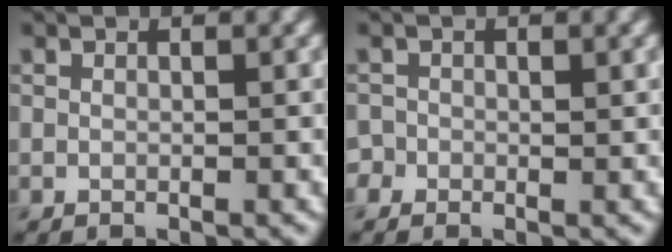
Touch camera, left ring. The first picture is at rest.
{"total": 0.9, "force": [-0.3, 0.8, 0.3], "torque": [-0.001, -0.004, -0.009]}